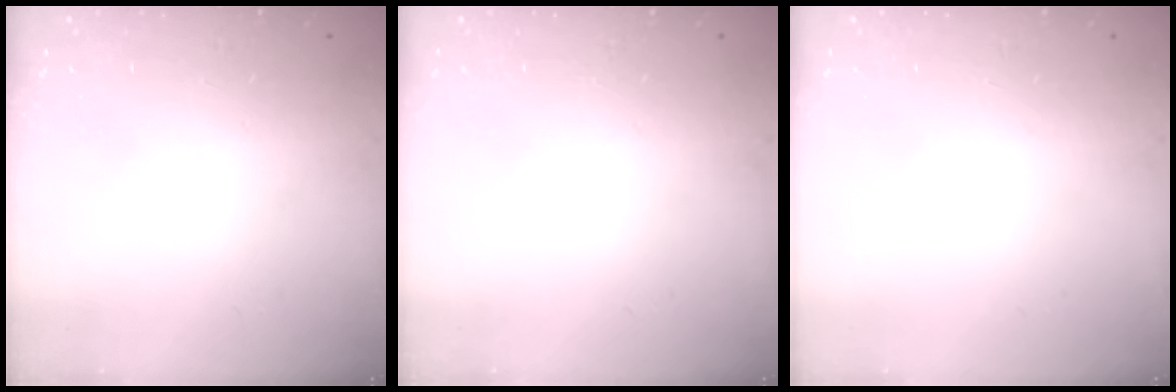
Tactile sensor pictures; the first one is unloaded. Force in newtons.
{"total": 0.0}
{"total": 0.0}